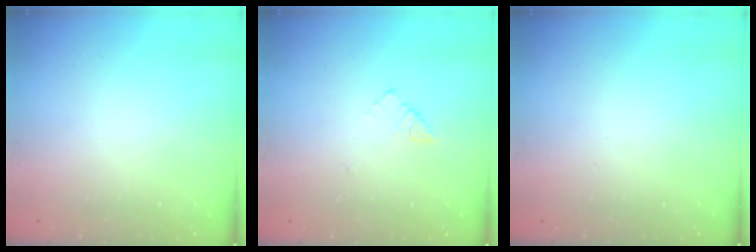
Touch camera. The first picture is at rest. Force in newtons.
{"total": 3.0, "press": 2.9, "slide": 0.4}
{"total": 0.0}